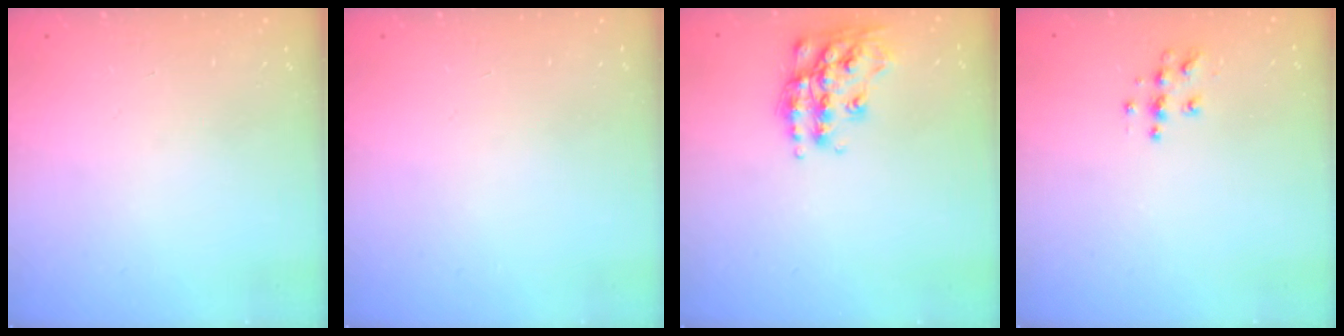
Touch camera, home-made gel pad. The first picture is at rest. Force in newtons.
{"total": 0.0}
{"total": 16.6, "press": 16.5, "slide": 1.0}
{"total": 5.4, "press": 5.4, "slide": 0.4}